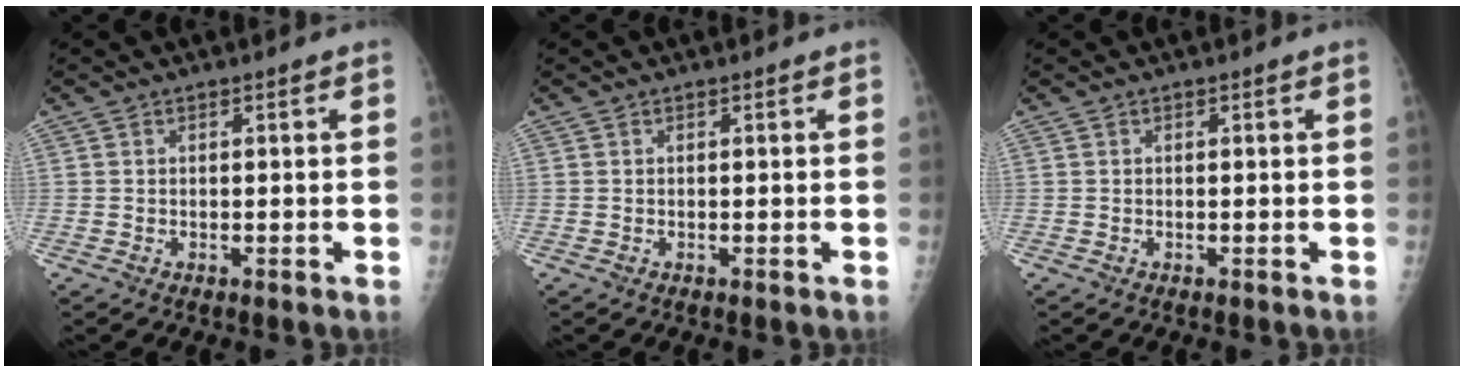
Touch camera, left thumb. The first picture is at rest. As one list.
[{"total": 0.0}, {"total": 0.0}]